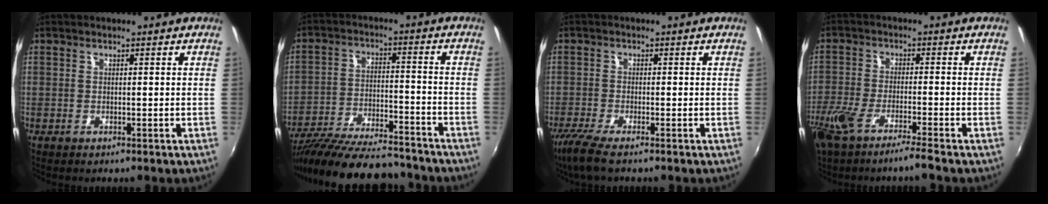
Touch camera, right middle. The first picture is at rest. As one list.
[{"total": 20.4, "force": [-17.8, 4.3, 8.9], "torque": [-0.179, -0.030, -0.281]}, {"total": 5.3, "force": [-3.9, 0.3, 3.6], "torque": [-0.089, -0.021, -0.078]}, {"total": 9.4, "force": [-6.9, 0.7, 6.3], "torque": [-0.146, -0.031, -0.130]}]